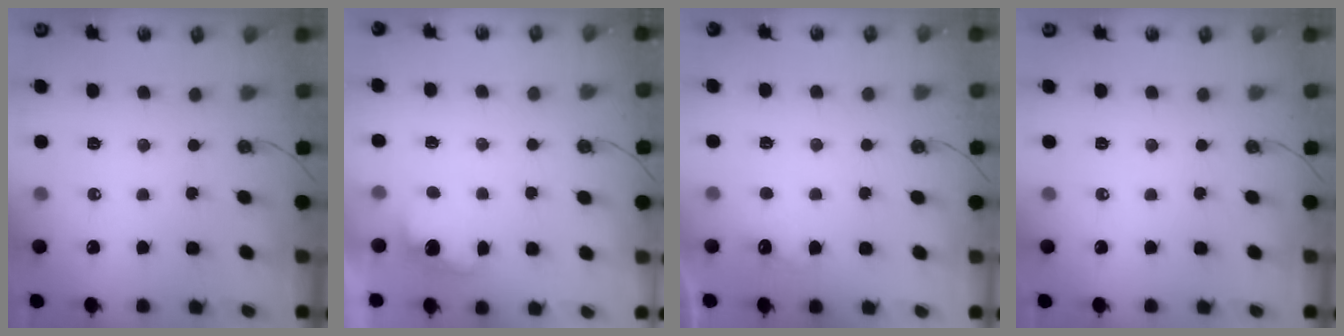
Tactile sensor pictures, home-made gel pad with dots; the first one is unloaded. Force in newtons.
{"total": 2.8, "press": 2.6, "slide": 1.0}
{"total": 2.1, "press": 2.0, "slide": 0.9}
{"total": 0.0}